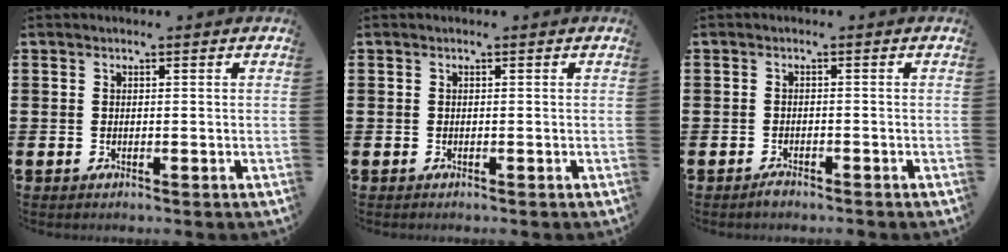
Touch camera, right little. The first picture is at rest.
{"total": 0.0}
{"total": 1.0, "force": [-0.9, 0.3, 0.3], "torque": [-0.008, 0.000, -0.019]}